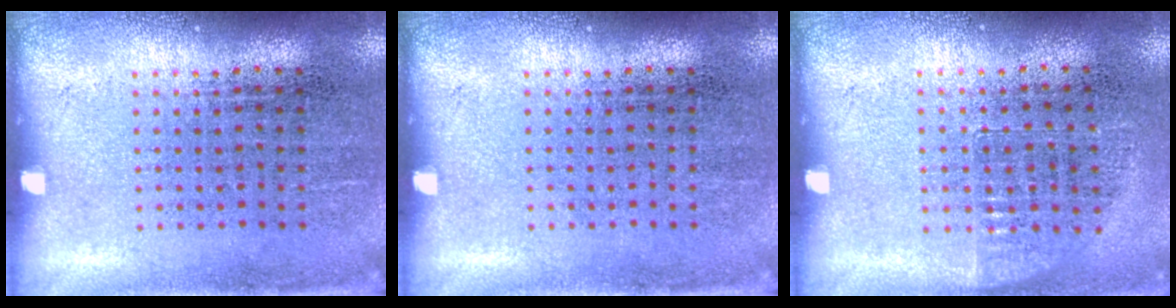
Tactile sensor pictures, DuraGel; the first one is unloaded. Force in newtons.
{"total": 0.0}
{"total": 0.7, "press": 0.6, "slide": 0.4}